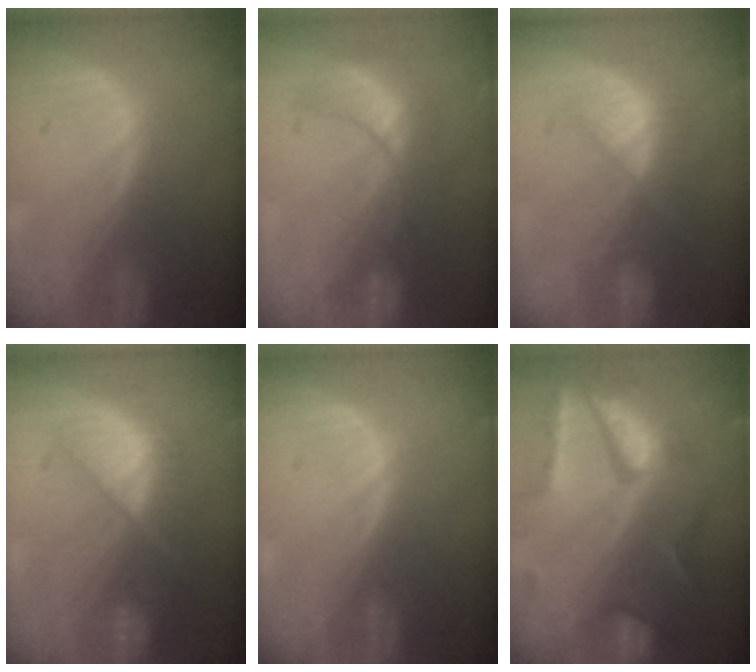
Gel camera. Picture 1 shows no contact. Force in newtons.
{"total": 7.9, "press": 7.4, "slide": 2.6}
{"total": 7.5, "press": 6.7, "slide": 3.4}
{"total": 9.8, "press": 8.3, "slide": 5.2}
{"total": 0.0}
{"total": 10.1, "press": 8.5, "slide": 5.5}